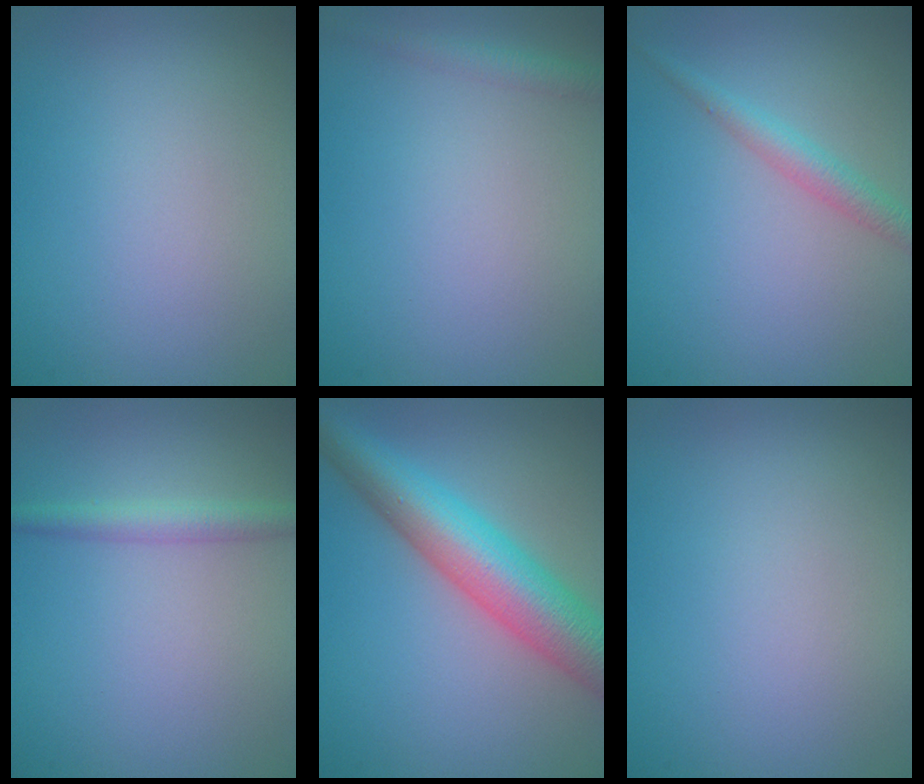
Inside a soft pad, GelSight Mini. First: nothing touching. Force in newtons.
{"total": 1.5, "press": 1.5, "slide": 0.1}
{"total": 2.1, "press": 2.1, "slide": 0.1}
{"total": 2.2, "press": 2.2, "slide": 0.1}
{"total": 8.5, "press": 8.5, "slide": 0.2}
{"total": 0.0}